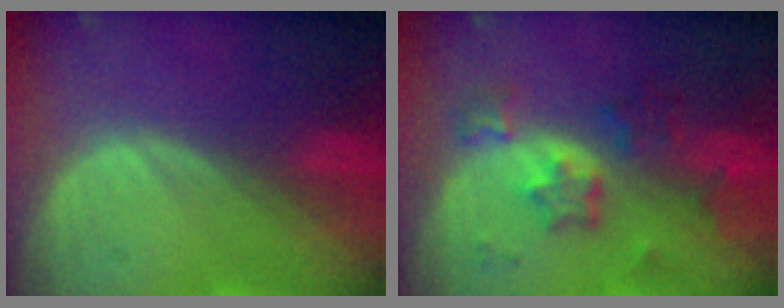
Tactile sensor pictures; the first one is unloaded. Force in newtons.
{"total": 7.1, "press": 6.5, "slide": 2.9}